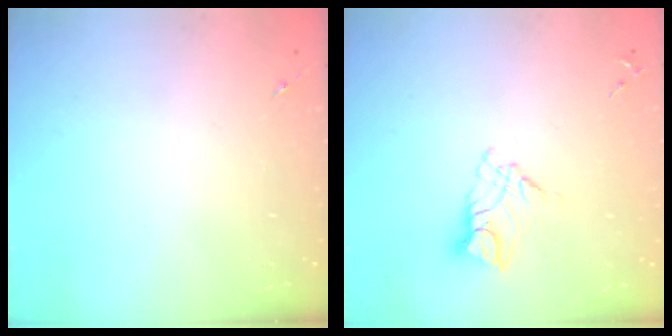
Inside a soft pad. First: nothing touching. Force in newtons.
{"total": 9.7, "press": 9.6, "slide": 0.9}